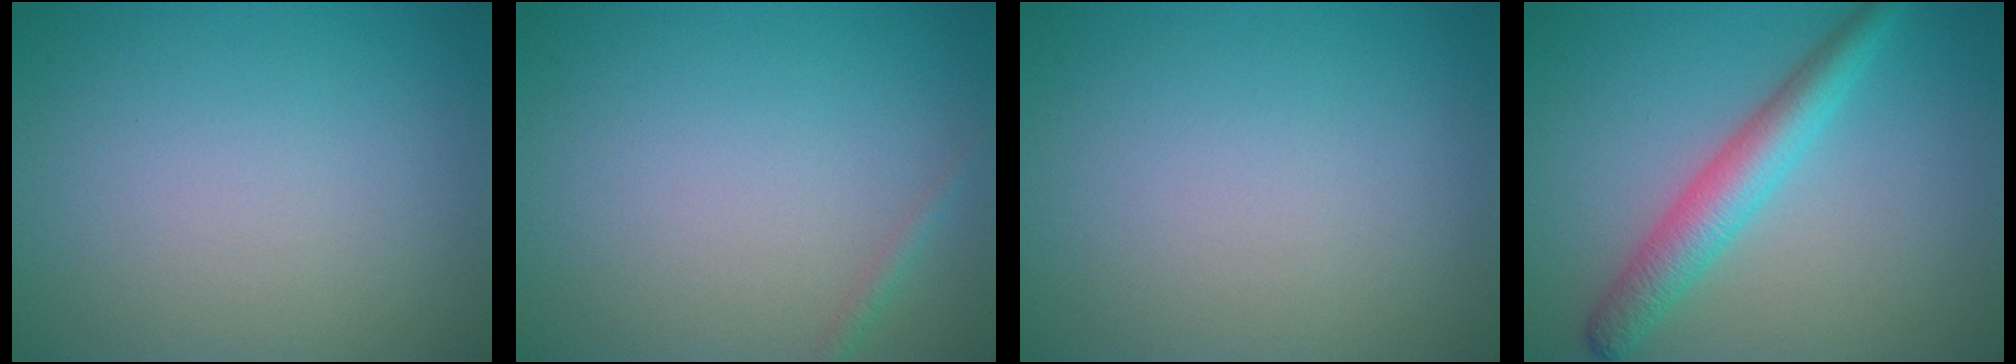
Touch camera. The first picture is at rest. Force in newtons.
{"total": 0.8, "press": 0.7, "slide": 0.1}
{"total": 0.0}
{"total": 4.2, "press": 4.2, "slide": 0.1}